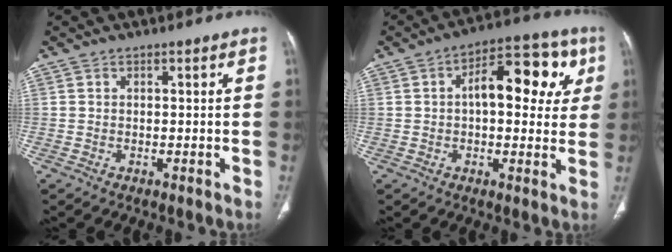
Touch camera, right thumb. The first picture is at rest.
{"total": 15.0, "force": [3.4, 7.8, 12.4], "torque": [-0.124, 0.025, 0.040]}